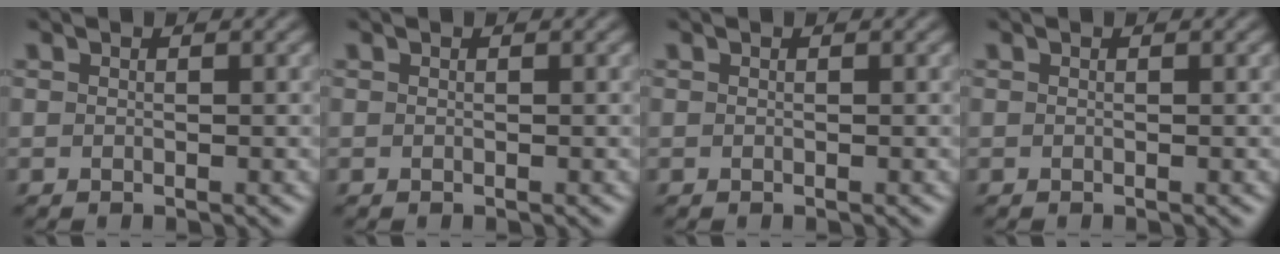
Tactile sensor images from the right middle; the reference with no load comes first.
{"total": 0.0}
{"total": 0.0}
{"total": 0.0}